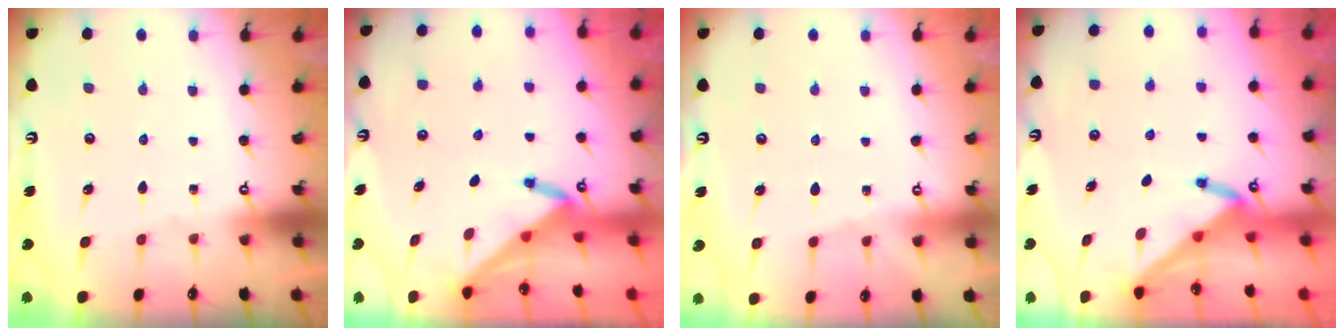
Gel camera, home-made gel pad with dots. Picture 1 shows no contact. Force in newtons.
{"total": 3.6, "press": 3.5, "slide": 0.3}
{"total": 3.4, "press": 3.3, "slide": 0.6}
{"total": 3.4, "press": 3.4, "slide": 0.4}